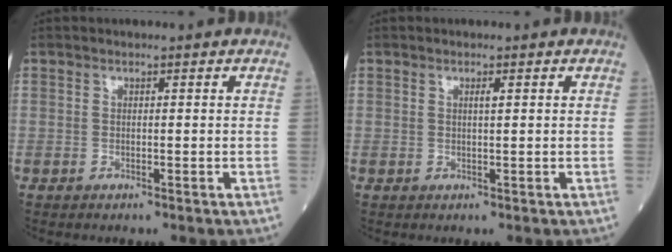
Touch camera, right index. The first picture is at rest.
{"total": 0.8, "force": [0.3, 0.0, 0.7], "torque": [-0.015, 0.001, 0.006]}